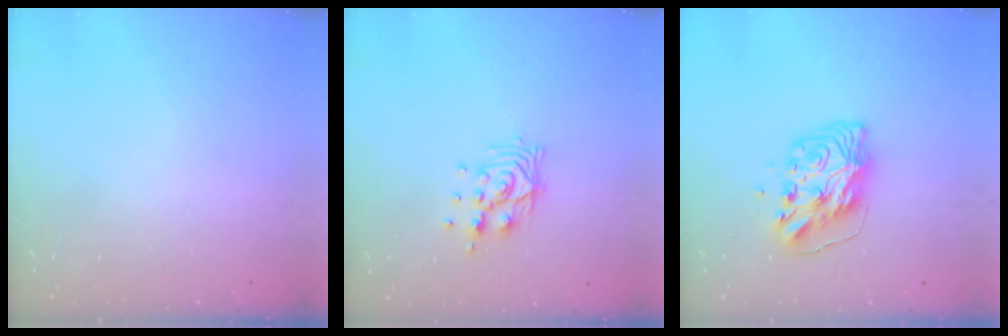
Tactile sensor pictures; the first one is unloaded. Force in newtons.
{"total": 10.3, "press": 10.3, "slide": 0.9}
{"total": 9.7, "press": 9.6, "slide": 1.3}